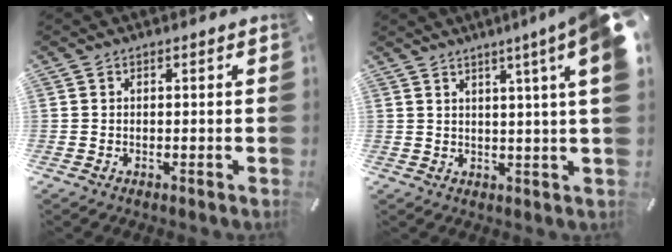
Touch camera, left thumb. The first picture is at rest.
{"total": 9.5, "force": [4.5, -0.2, 8.3], "torque": [-0.130, -0.025, 0.070]}